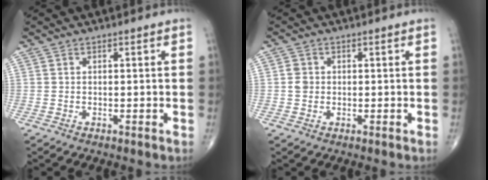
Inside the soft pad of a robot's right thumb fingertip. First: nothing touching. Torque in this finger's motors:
{"motor_torque": [0.10, -0.13, 0.17, 0.20, 0.02]}